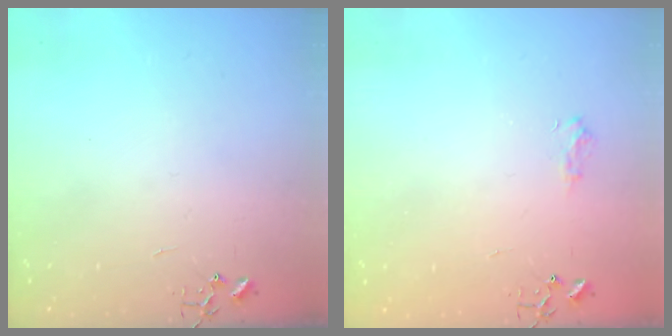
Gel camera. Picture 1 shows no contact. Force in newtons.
{"total": 6.6, "press": 6.6, "slide": 0.8}